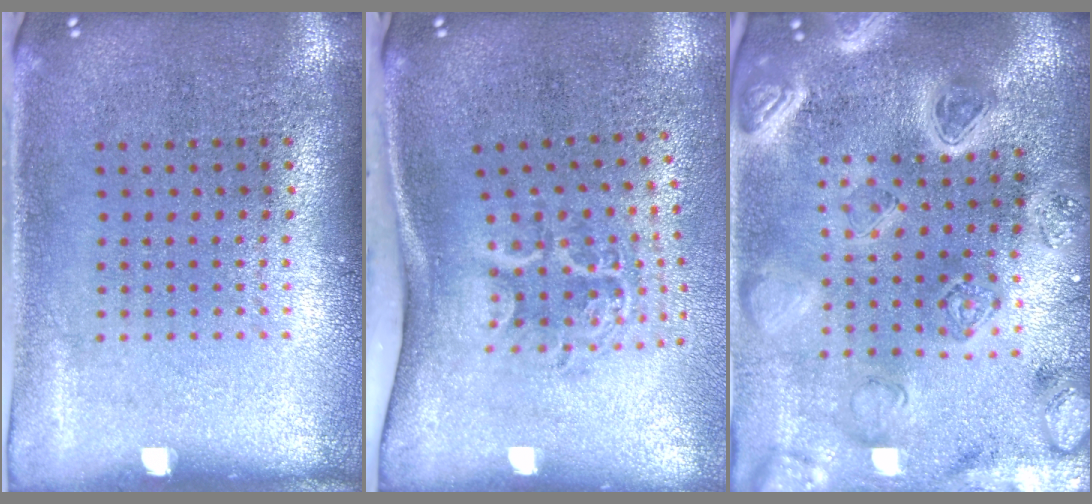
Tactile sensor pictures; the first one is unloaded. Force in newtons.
{"total": 2.2, "press": 1.4, "slide": 1.7}
{"total": 4.5, "press": 3.9, "slide": 2.1}